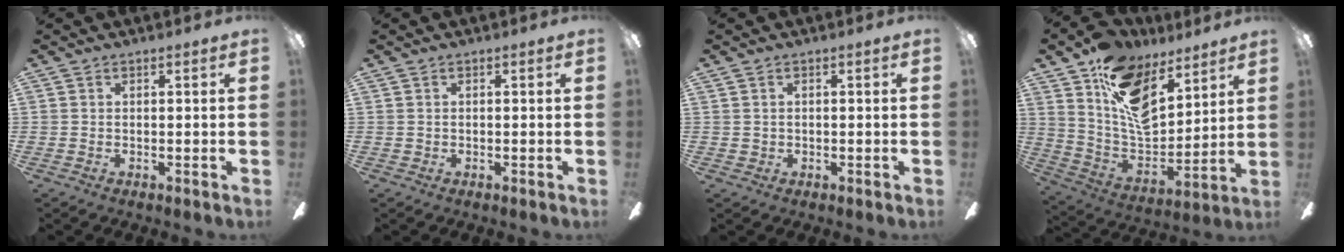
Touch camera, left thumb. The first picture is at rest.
{"total": 0.0}
{"total": 1.0, "force": [0.2, 0.9, 0.0], "torque": [-0.001, 0.006, 0.001]}
{"total": 17.1, "force": [10.3, 9.6, 9.7], "torque": [-0.171, -0.060, 0.192]}